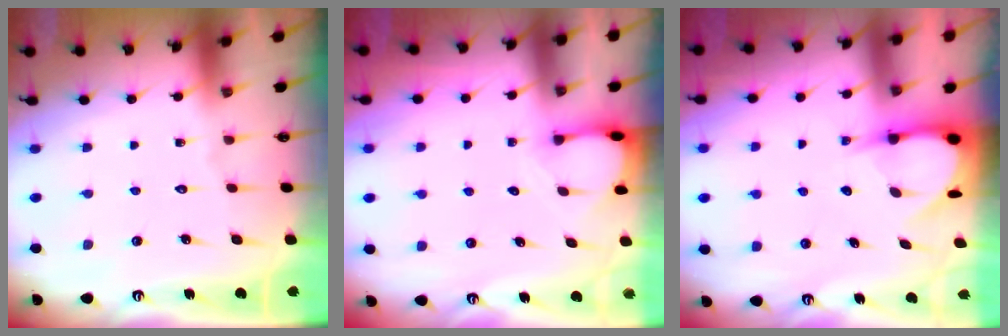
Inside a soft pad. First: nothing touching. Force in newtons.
{"total": 2.3, "press": 2.3, "slide": 0.3}
{"total": 5.0, "press": 5.0, "slide": 0.6}